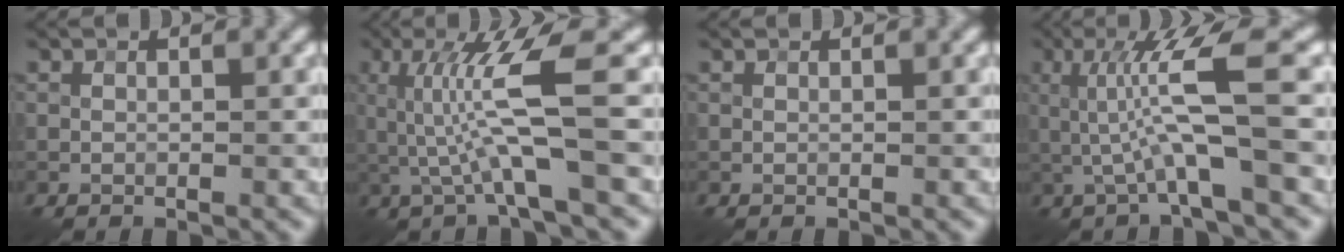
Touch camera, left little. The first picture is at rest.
{"total": 6.0, "force": [0.1, 0.5, 6.0], "torque": [-0.125, 0.009, 0.006]}
{"total": 0.0}
{"total": 6.3, "force": [-0.3, 0.5, 6.2], "torque": [-0.126, 0.016, -0.003]}